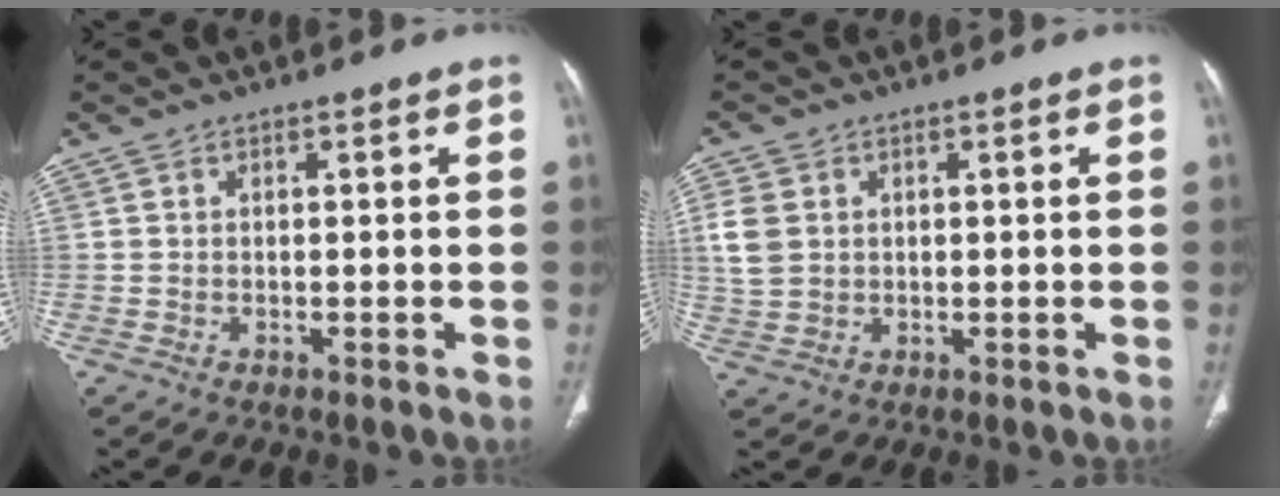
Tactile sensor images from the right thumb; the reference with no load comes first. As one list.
[{"total": 5.9, "force": [1.3, 4.7, 3.4], "torque": [-0.069, 0.001, 0.029]}]